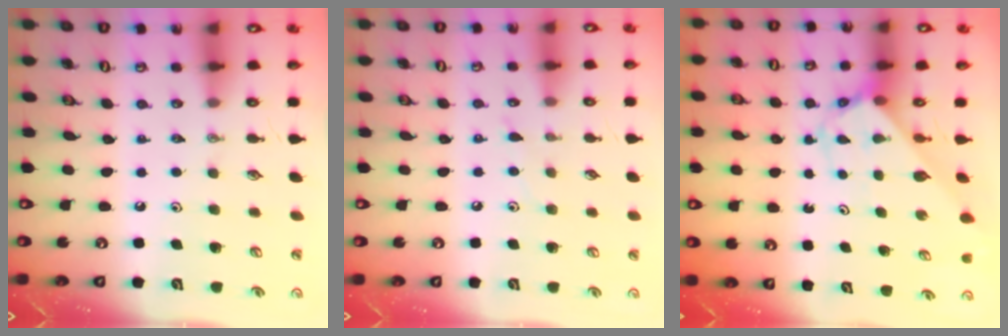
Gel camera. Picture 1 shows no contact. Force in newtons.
{"total": 4.7, "press": 4.6, "slide": 0.5}
{"total": 2.9, "press": 2.9, "slide": 0.2}